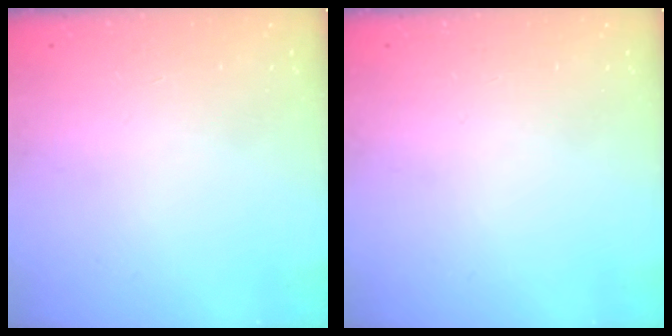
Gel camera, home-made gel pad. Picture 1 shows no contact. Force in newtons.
{"total": 0.0}